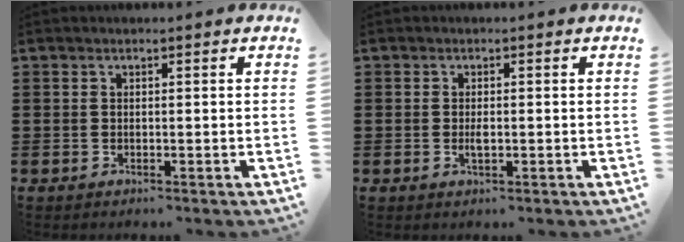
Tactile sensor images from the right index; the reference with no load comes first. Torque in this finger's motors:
{"motor_torque": [1.07, 1.07, 0.10, 0.00]}